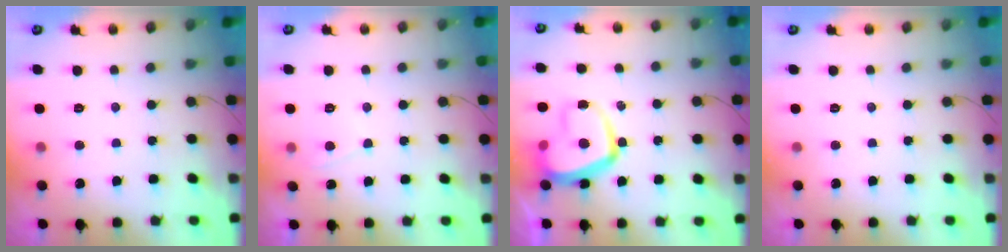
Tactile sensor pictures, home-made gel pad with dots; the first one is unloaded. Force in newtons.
{"total": 3.7, "press": 3.7, "slide": 0.5}
{"total": 14.8, "press": 14.7, "slide": 1.3}
{"total": 0.0}